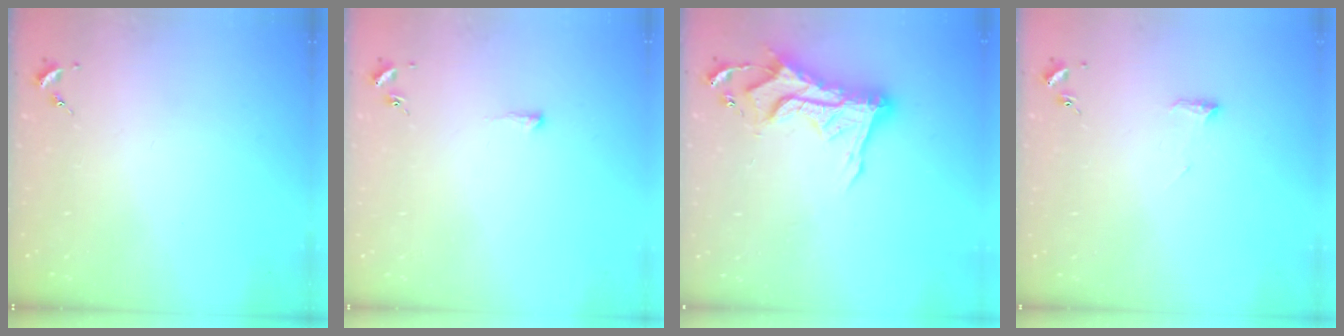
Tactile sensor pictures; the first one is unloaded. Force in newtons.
{"total": 2.9, "press": 2.8, "slide": 0.5}
{"total": 16.4, "press": 16.4, "slide": 1.3}
{"total": 5.2, "press": 5.1, "slide": 0.9}